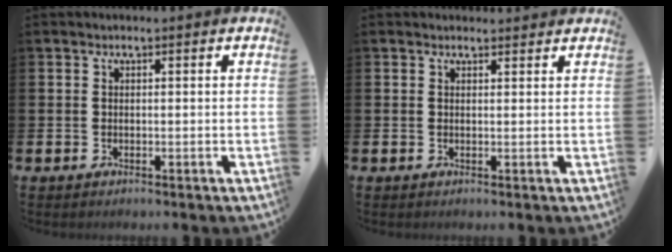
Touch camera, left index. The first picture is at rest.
{"total": 1.1, "force": [1.1, 0.4, 0.1], "torque": [0.005, -0.001, 0.018]}